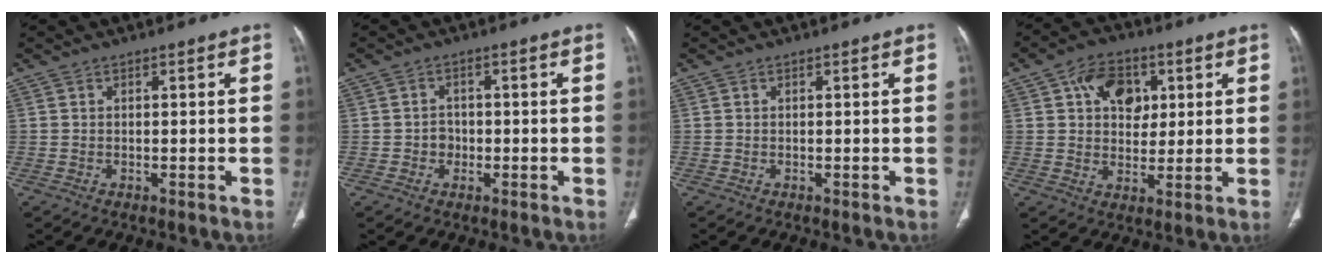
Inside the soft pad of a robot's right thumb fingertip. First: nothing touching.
{"total": 2.4, "force": [-0.6, 2.1, 0.8], "torque": [0.001, 0.008, -0.013]}
{"total": 0.0}
{"total": 10.0, "force": [3.4, 7.2, 6.1], "torque": [-0.054, -0.006, 0.051]}